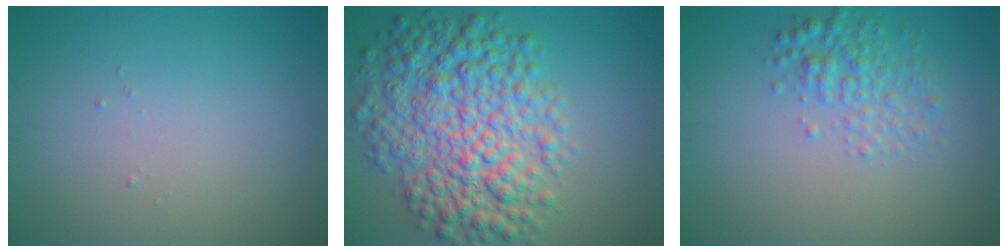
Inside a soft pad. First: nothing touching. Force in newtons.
{"total": 9.1, "press": 9.1, "slide": 0.1}
{"total": 2.7, "press": 2.7, "slide": 0.1}